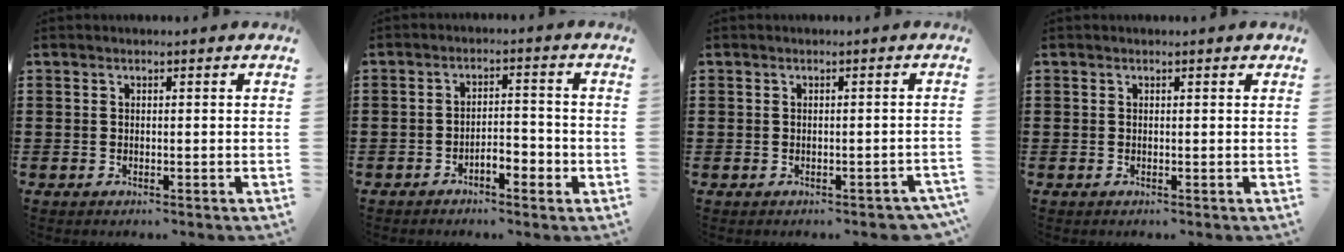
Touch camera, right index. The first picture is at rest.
{"total": 2.9, "force": [-2.1, 1.0, 1.7], "torque": [-0.033, 0.008, -0.043]}
{"total": 1.2, "force": [-0.9, 0.7, 0.1], "torque": [-0.006, 0.002, -0.019]}
{"total": 0.0}